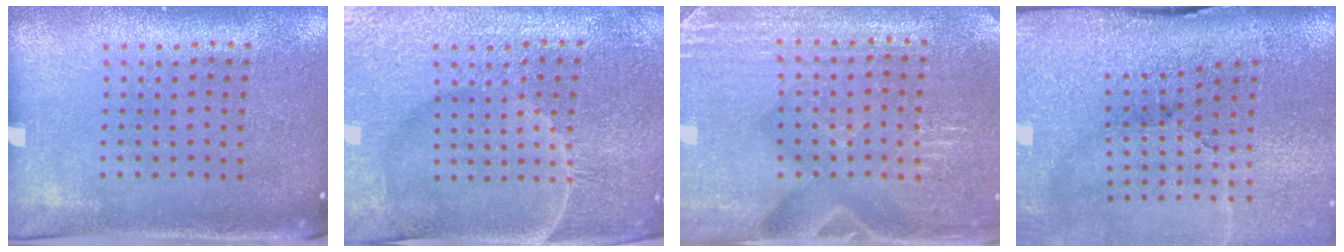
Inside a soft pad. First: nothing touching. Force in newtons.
{"total": 4.4, "press": 4.3, "slide": 1.2}
{"total": 3.1, "press": 3.1, "slide": 0.4}
{"total": 5.1, "press": 4.0, "slide": 3.1}